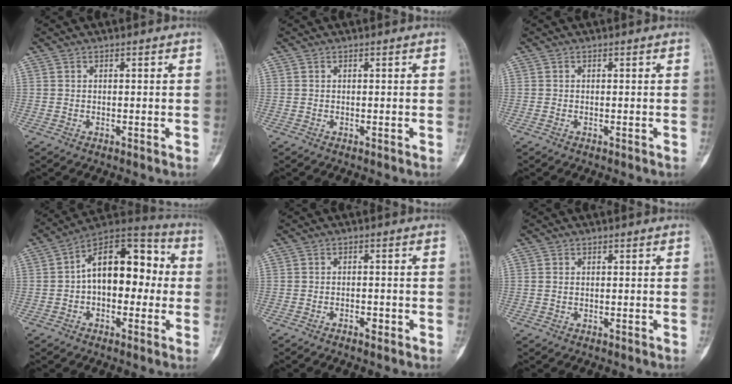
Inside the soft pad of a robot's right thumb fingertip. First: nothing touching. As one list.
[{"total": 0.0}, {"total": 0.0}, {"total": 16.1, "force": [0.5, 9.7, 12.8], "torque": [-0.156, 0.049, -0.008]}, {"total": 1.7, "force": [-1.1, 0.8, 1.1], "torque": [-0.019, 0.007, -0.018]}, {"total": 0.6, "force": [0.1, 0.5, 0.4], "torque": [-0.007, 0.000, 0.003]}]